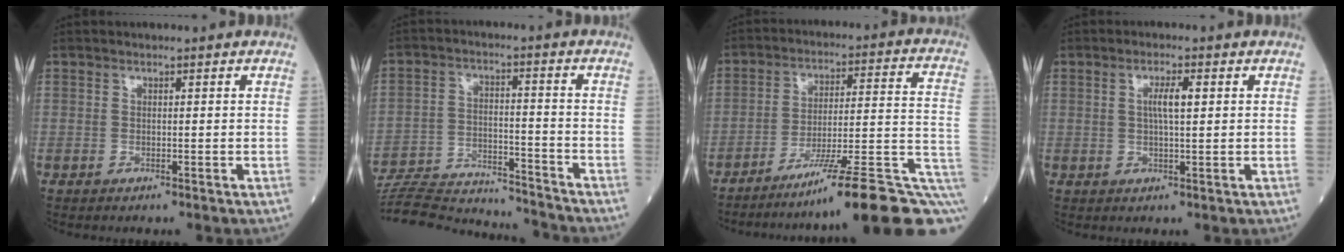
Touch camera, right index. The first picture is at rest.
{"total": 20.0, "force": [-19.2, 2.2, 5.0], "torque": [-0.118, -0.004, -0.290]}
{"total": 18.8, "force": [-11.3, 0.9, 15.0], "torque": [-0.151, 0.020, -0.168]}
{"total": 3.3, "force": [0.7, 0.4, 3.2], "torque": [-0.061, 0.004, 0.012]}